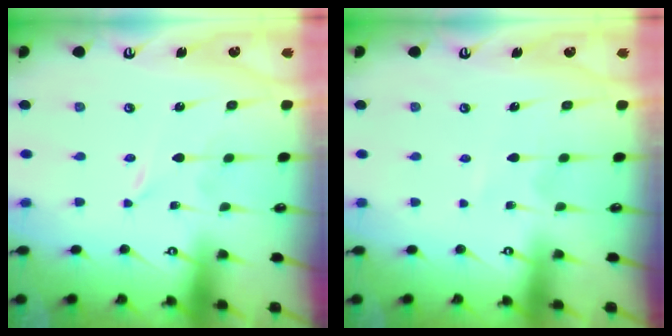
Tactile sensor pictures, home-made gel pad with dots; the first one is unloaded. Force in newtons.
{"total": 1.7, "press": 1.6, "slide": 0.2}